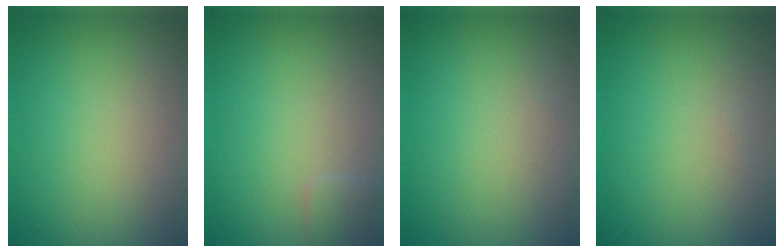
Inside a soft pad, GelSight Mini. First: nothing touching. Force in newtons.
{"total": 1.1, "press": 1.1, "slide": 0.1}
{"total": 0.0}
{"total": 0.0}